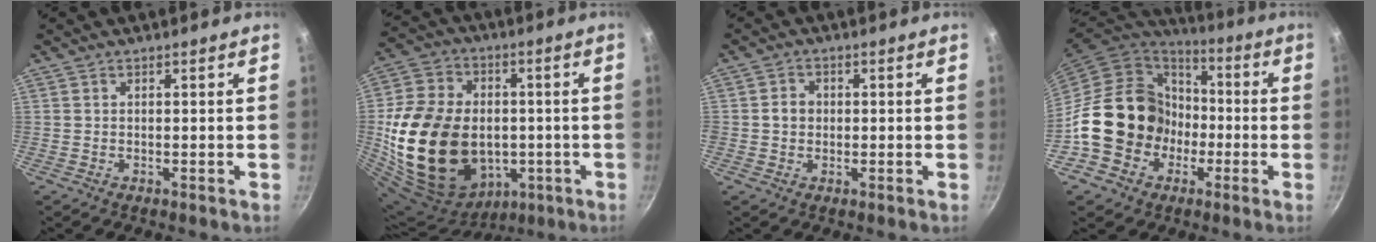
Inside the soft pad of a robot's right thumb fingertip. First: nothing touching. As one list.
[{"total": 26.2, "force": [-2.8, 19.5, 17.3], "torque": [-0.313, 0.034, -0.029]}, {"total": 3.1, "force": [0.0, 2.7, 1.5], "torque": [-0.011, 0.008, -0.005]}, {"total": 19.0, "force": [-3.7, 16.4, 8.8], "torque": [-0.118, 0.052, -0.052]}]